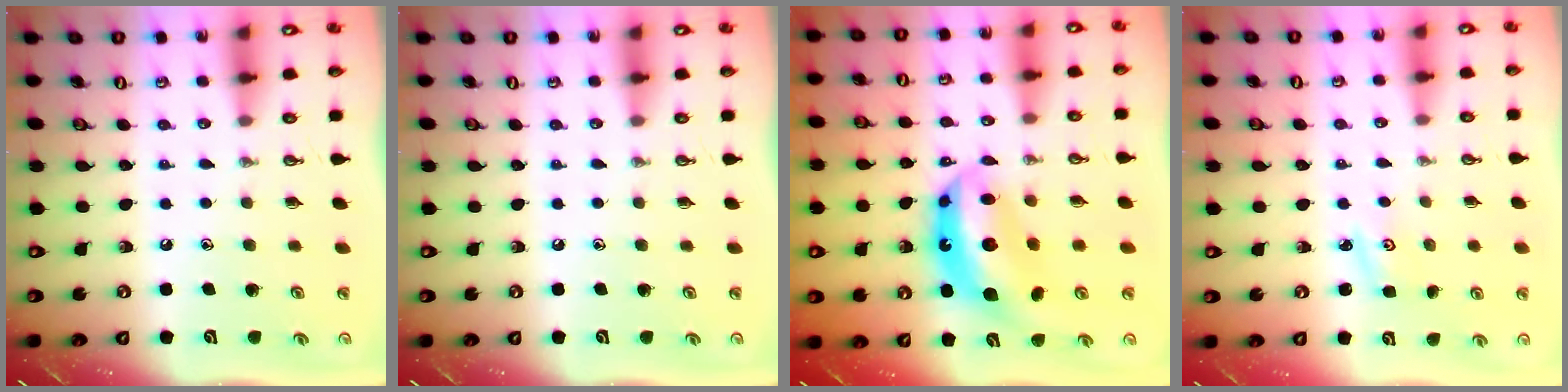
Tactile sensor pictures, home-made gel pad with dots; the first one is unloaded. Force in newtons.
{"total": 0.0}
{"total": 13.6, "press": 13.6, "slide": 1.1}
{"total": 3.0, "press": 3.0, "slide": 0.4}